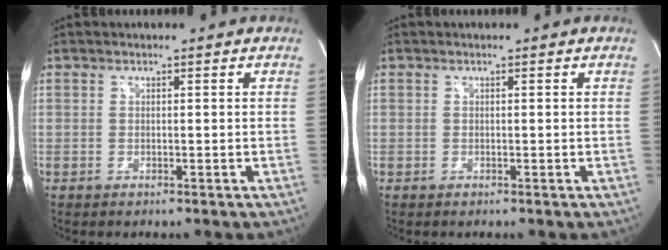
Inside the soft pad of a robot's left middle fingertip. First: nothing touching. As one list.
[{"total": 0.0}]